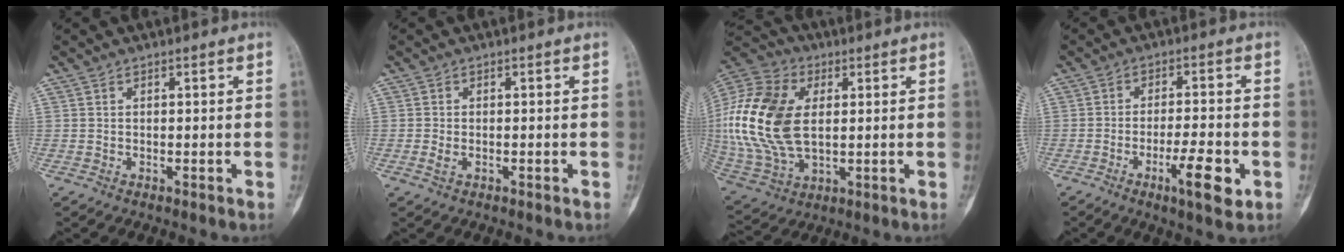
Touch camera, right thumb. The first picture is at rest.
{"total": 1.4, "force": [-0.5, 0.8, 1.1], "torque": [-0.026, 0.002, -0.009]}
{"total": 22.0, "force": [2.6, 13.8, 16.9], "torque": [-0.365, -0.005, 0.051]}
{"total": 8.3, "force": [-3.3, 2.0, 7.3], "torque": [-0.116, 0.010, -0.050]}